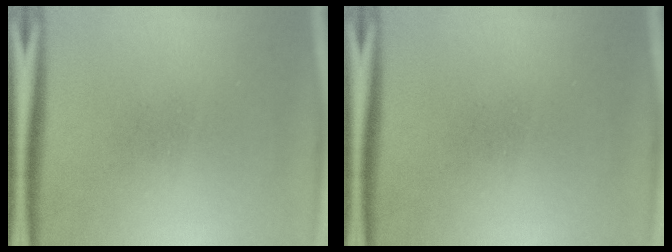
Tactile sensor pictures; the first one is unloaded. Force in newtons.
{"total": 0.0}